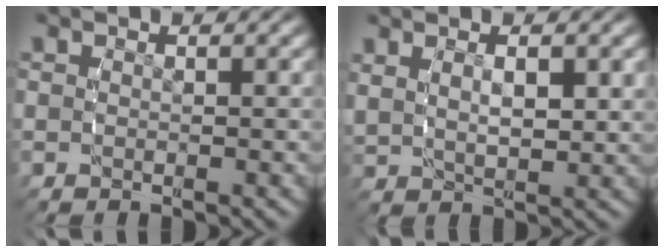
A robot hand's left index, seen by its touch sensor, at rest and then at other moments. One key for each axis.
{"total": 2.5, "fx": 1.3, "fy": 1.0, "fz": 1.9, "tx": -0.039, "ty": -0.004, "tz": 0.033}